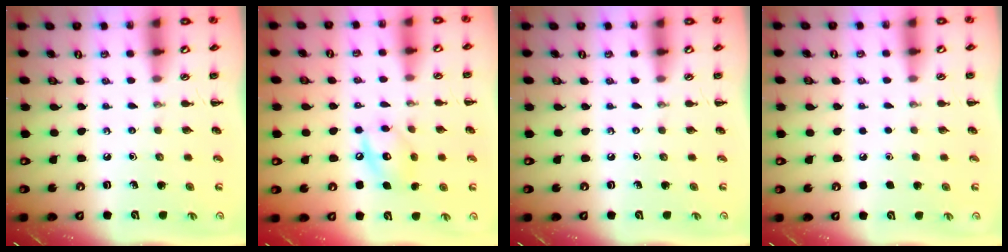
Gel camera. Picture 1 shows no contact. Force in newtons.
{"total": 9.7, "press": 9.7, "slide": 1.2}
{"total": 0.0}
{"total": 1.8, "press": 1.8, "slide": 0.1}